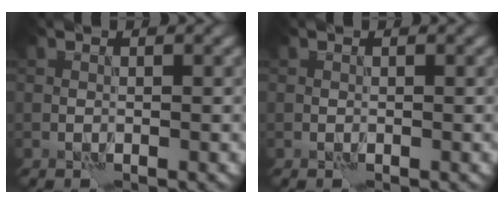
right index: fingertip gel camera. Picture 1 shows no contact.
{"total": 0.0}